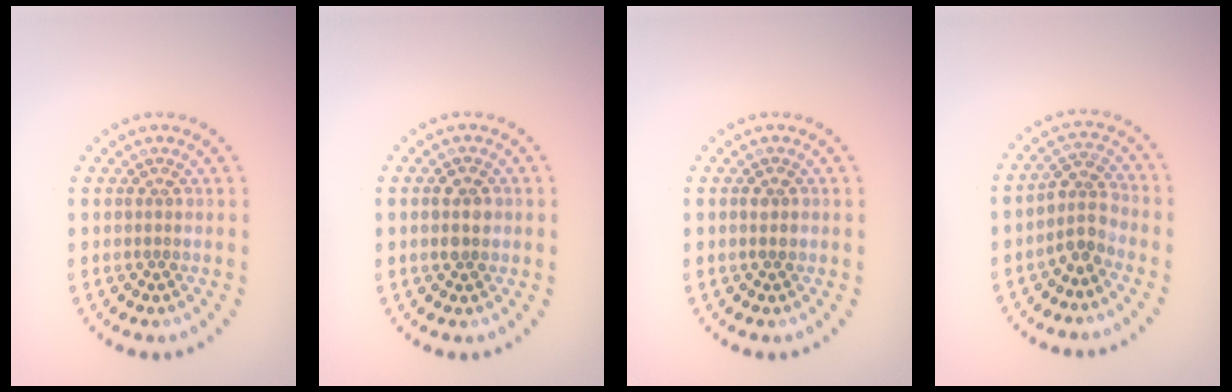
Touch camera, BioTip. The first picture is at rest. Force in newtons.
{"total": 2.5, "press": 2.5, "slide": 0.1}
{"total": 1.0, "press": 1.0, "slide": 0.2}
{"total": 2.7, "press": 2.2, "slide": 1.6}